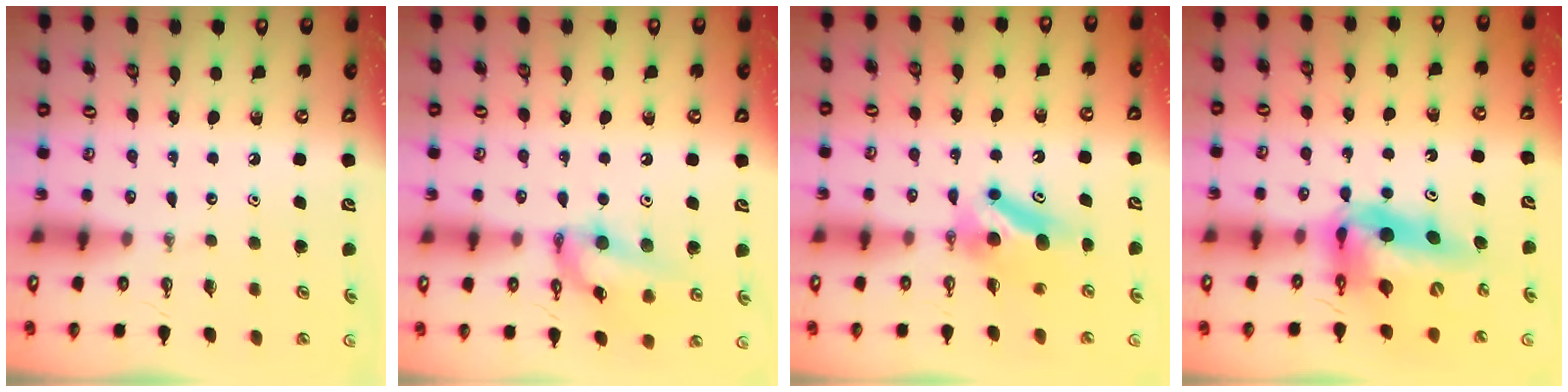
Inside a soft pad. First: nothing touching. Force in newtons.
{"total": 13.4, "press": 13.4, "slide": 1.2}
{"total": 8.0, "press": 6.6, "slide": 4.5}
{"total": 15.5, "press": 15.0, "slide": 4.0}